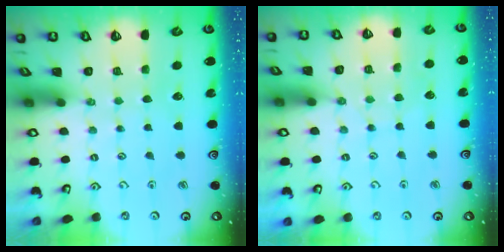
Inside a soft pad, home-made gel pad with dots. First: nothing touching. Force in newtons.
{"total": 4.3, "press": 4.2, "slide": 0.5}